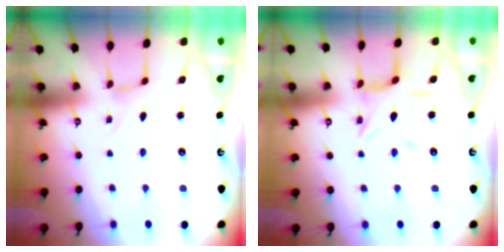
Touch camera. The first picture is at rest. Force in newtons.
{"total": 7.5, "press": 7.5, "slide": 0.7}